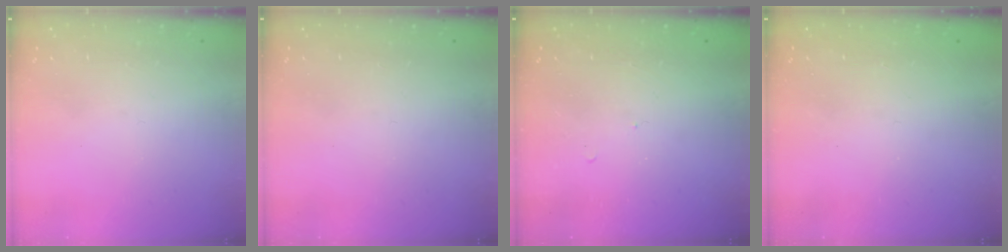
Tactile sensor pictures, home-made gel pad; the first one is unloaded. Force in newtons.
{"total": 0.0}
{"total": 5.4, "press": 5.3, "slide": 0.6}
{"total": 1.0, "press": 1.0, "slide": 0.1}